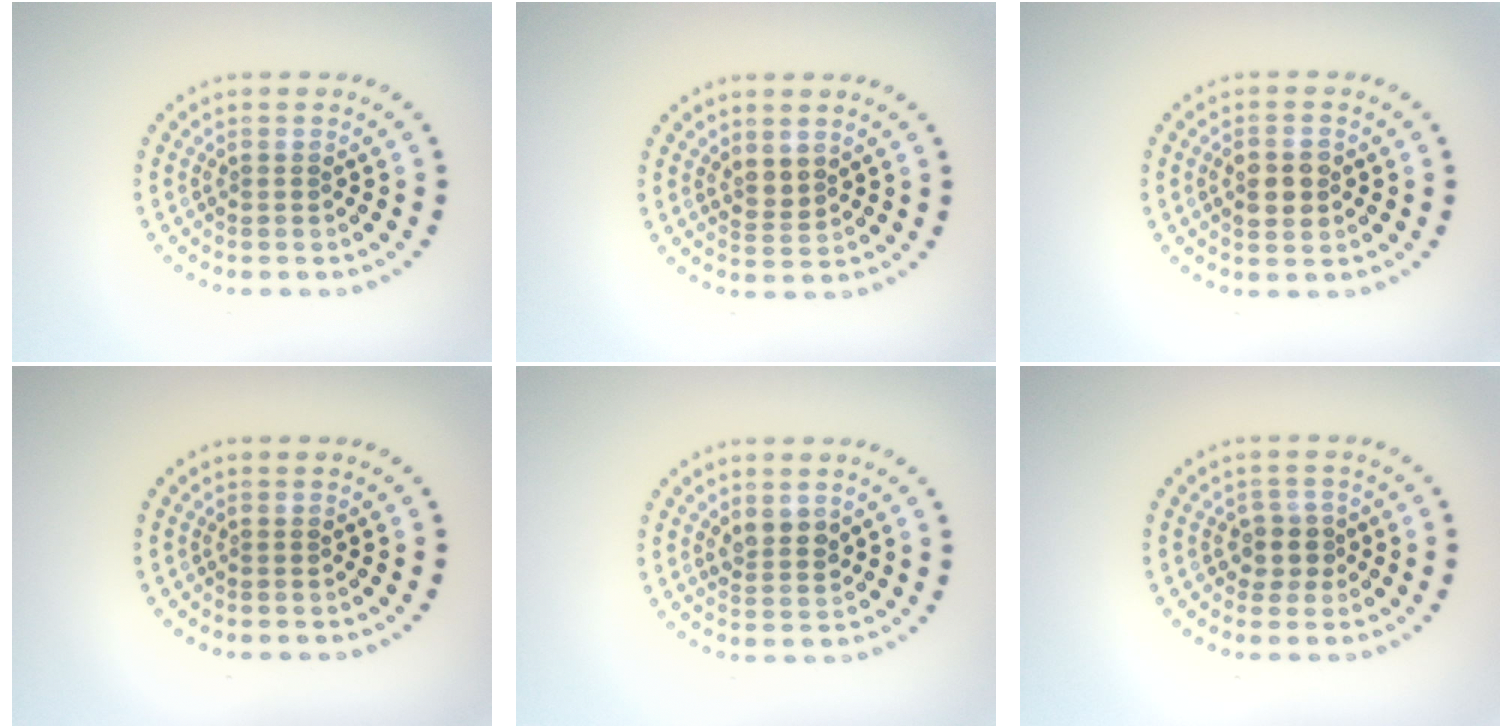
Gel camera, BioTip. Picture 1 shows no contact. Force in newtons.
{"total": 1.7, "press": 1.5, "slide": 0.9}
{"total": 2.9, "press": 2.9, "slide": 0.3}
{"total": 0.0}
{"total": 2.1, "press": 1.9, "slide": 0.9}
{"total": 2.1, "press": 1.8, "slide": 1.1}